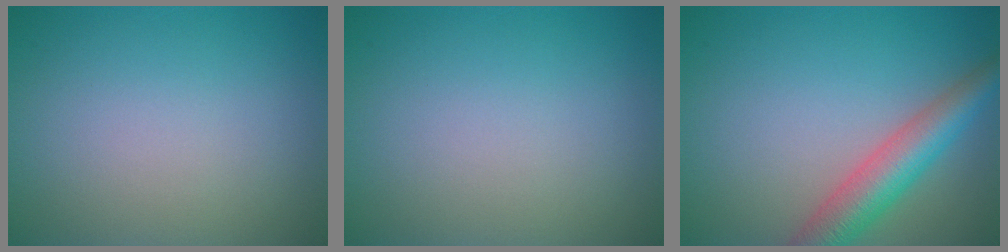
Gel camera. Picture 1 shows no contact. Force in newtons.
{"total": 0.0}
{"total": 5.4, "press": 5.4, "slide": 0.1}